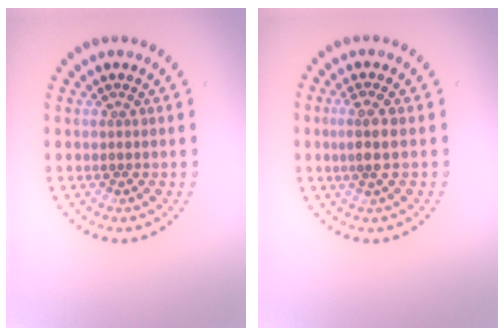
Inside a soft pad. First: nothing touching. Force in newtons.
{"total": 2.2, "press": 1.9, "slide": 1.2}